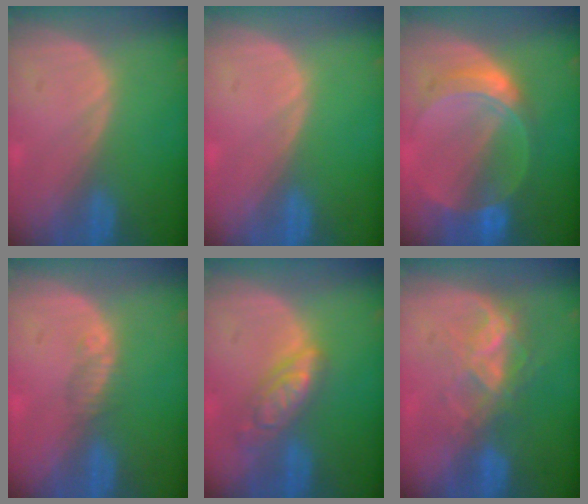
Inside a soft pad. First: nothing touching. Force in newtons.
{"total": 0.0}
{"total": 7.3, "press": 6.5, "slide": 3.4}
{"total": 1.5, "press": 1.3, "slide": 0.9}
{"total": 6.0, "press": 5.1, "slide": 3.0}
{"total": 6.8, "press": 5.9, "slide": 3.4}